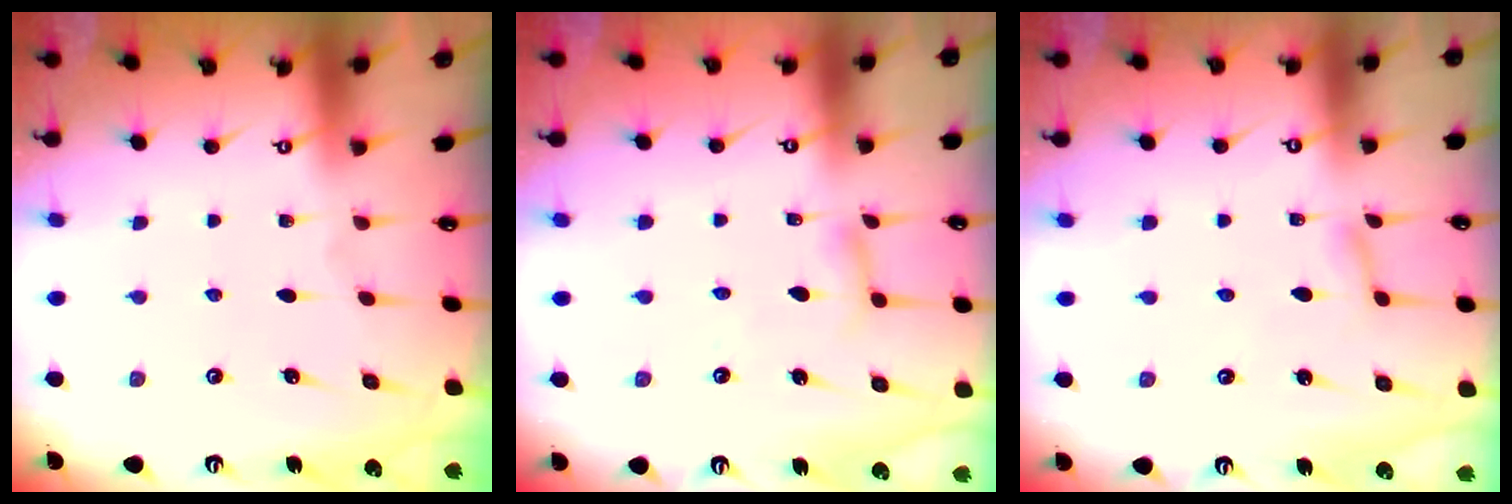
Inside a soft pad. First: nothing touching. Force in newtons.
{"total": 6.5, "press": 6.5, "slide": 0.6}
{"total": 2.5, "press": 2.5, "slide": 0.4}